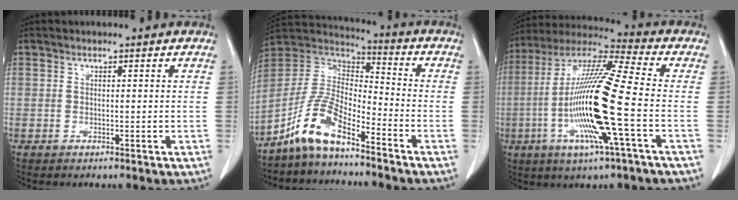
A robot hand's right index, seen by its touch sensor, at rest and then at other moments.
{"total": 10.3, "force": [-7.2, 3.0, 6.7], "torque": [-0.155, 0.020, -0.144]}
{"total": 18.2, "force": [-4.1, 0.2, 17.8], "torque": [-0.361, -0.010, -0.087]}